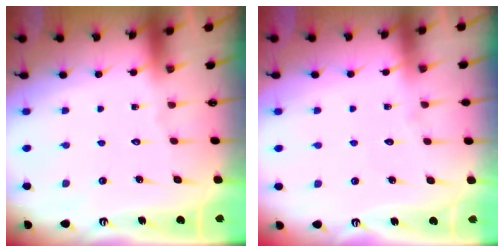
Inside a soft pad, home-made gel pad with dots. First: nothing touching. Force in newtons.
{"total": 3.0, "press": 3.0, "slide": 0.3}